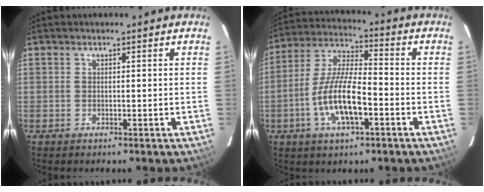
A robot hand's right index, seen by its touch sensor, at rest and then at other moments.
{"total": 12.9, "force": [-4.4, 4.1, 11.4], "torque": [-0.235, -0.002, -0.083]}